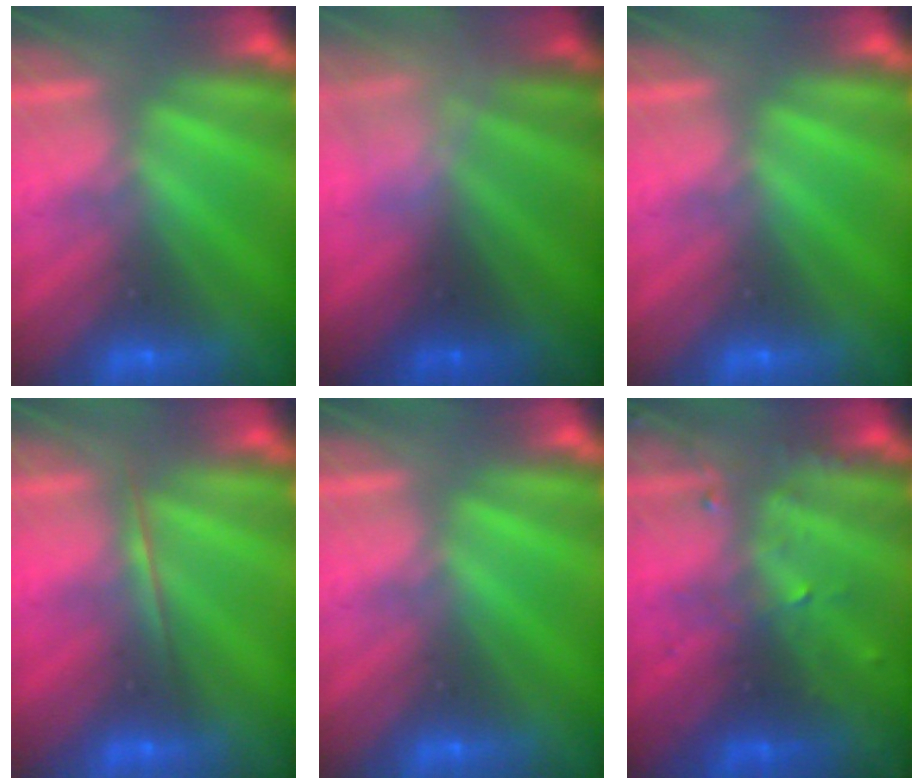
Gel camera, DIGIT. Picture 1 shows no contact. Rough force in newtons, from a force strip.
{"total": 2.3}
{"total": 0.0}
{"total": 1.7}
{"total": 0.0}
{"total": 3.5}